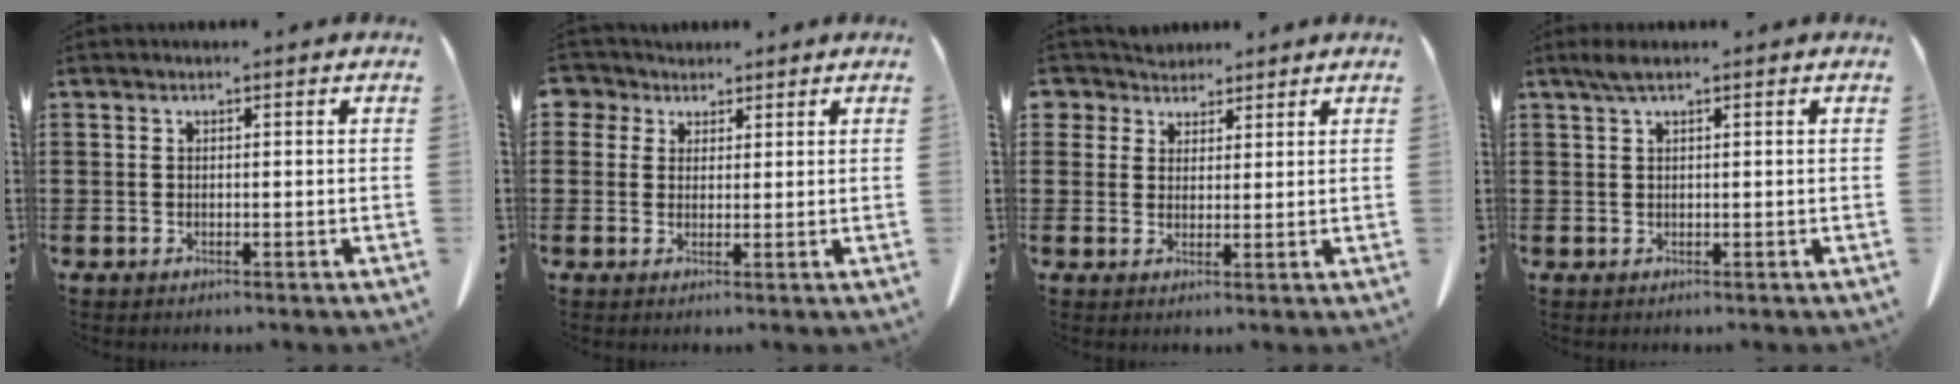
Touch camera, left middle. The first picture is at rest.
{"total": 3.2, "force": [2.0, 2.4, 0.6], "torque": [-0.019, 0.009, 0.036]}
{"total": 4.0, "force": [3.3, 2.3, 0.2], "torque": [-0.023, 0.000, 0.061]}
{"total": 1.8, "force": [0.9, 0.2, 1.5], "torque": [-0.032, 0.002, 0.017]}